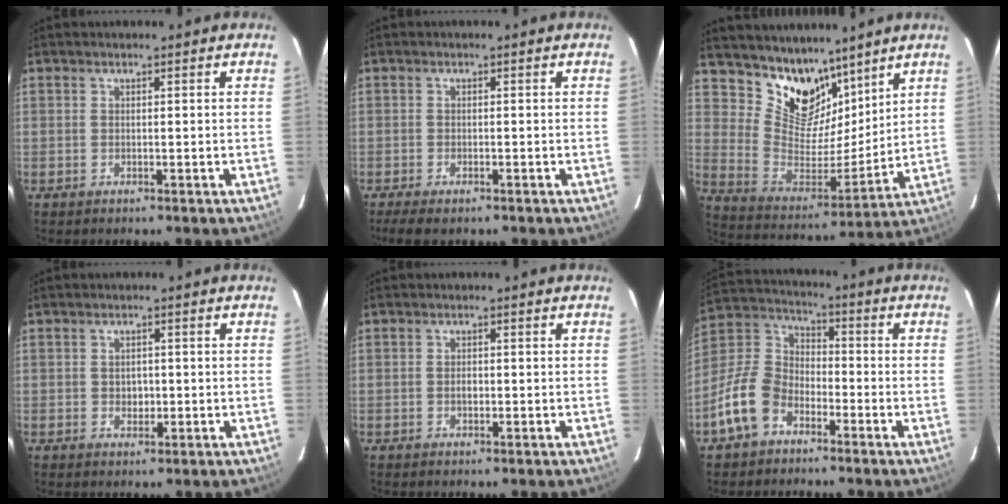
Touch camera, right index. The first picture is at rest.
{"total": 4.5, "force": [-3.4, 1.5, 2.6], "torque": [-0.062, -0.018, -0.059]}
{"total": 14.1, "force": [10.5, 7.9, 5.2], "torque": [-0.107, -0.011, 0.200]}
{"total": 2.3, "force": [-0.2, 2.0, 1.1], "torque": [-0.016, 0.002, -0.002]}
{"total": 1.2, "force": [-0.3, 0.9, 0.8], "torque": [-0.015, 0.001, -0.005]}
{"total": 11.7, "force": [-6.6, 7.6, 6.0], "torque": [-0.130, 0.027, -0.130]}